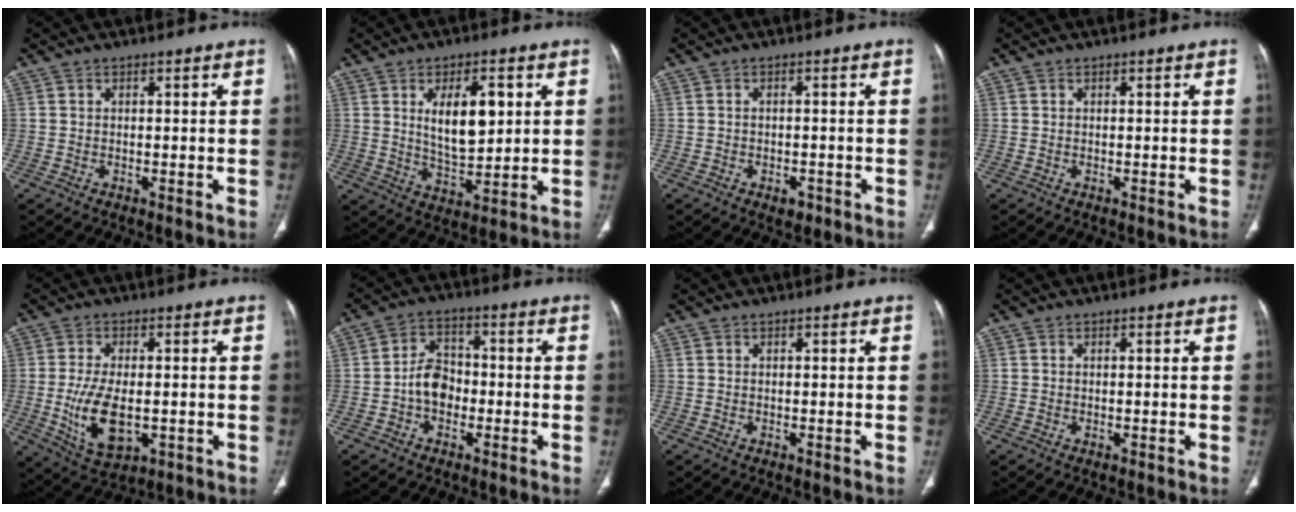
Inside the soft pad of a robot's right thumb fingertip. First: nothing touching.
{"total": 11.3, "force": [3.1, 5.2, 9.5], "torque": [-0.138, -0.017, 0.060]}
{"total": 2.4, "force": [-1.3, 1.4, 1.4], "torque": [-0.015, 0.005, -0.013]}
{"total": 0.0}
{"total": 10.8, "force": [-1.8, 5.6, 9.0], "torque": [-0.168, -0.011, -0.020]}
{"total": 6.7, "force": [-1.6, 5.0, 4.1], "torque": [-0.052, 0.026, -0.040]}
{"total": 0.0}
{"total": 0.0}